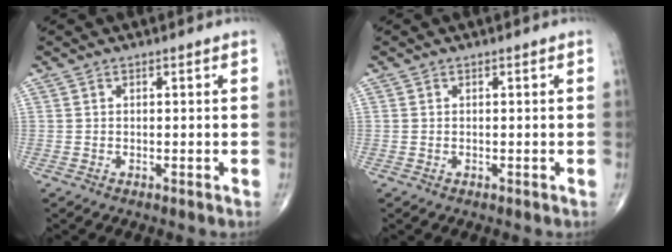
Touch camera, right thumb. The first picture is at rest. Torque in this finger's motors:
{"motor_torque": [-0.16, -0.16, -0.26, -0.22, -0.04]}